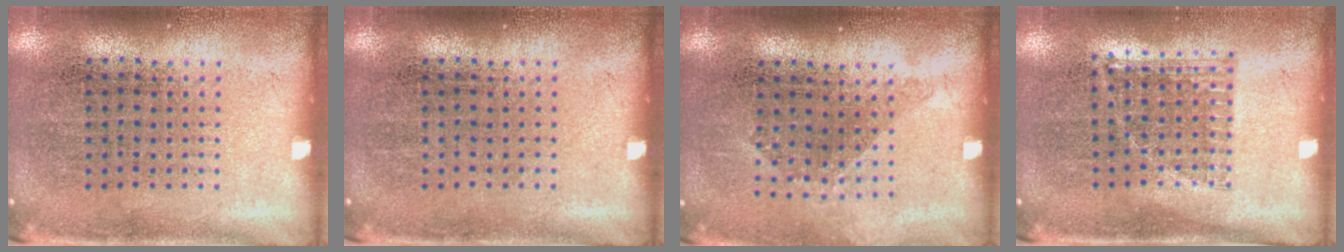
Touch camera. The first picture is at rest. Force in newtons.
{"total": 0.0}
{"total": 1.1, "press": 0.9, "slide": 0.7}
{"total": 0.9, "press": 0.8, "slide": 0.2}